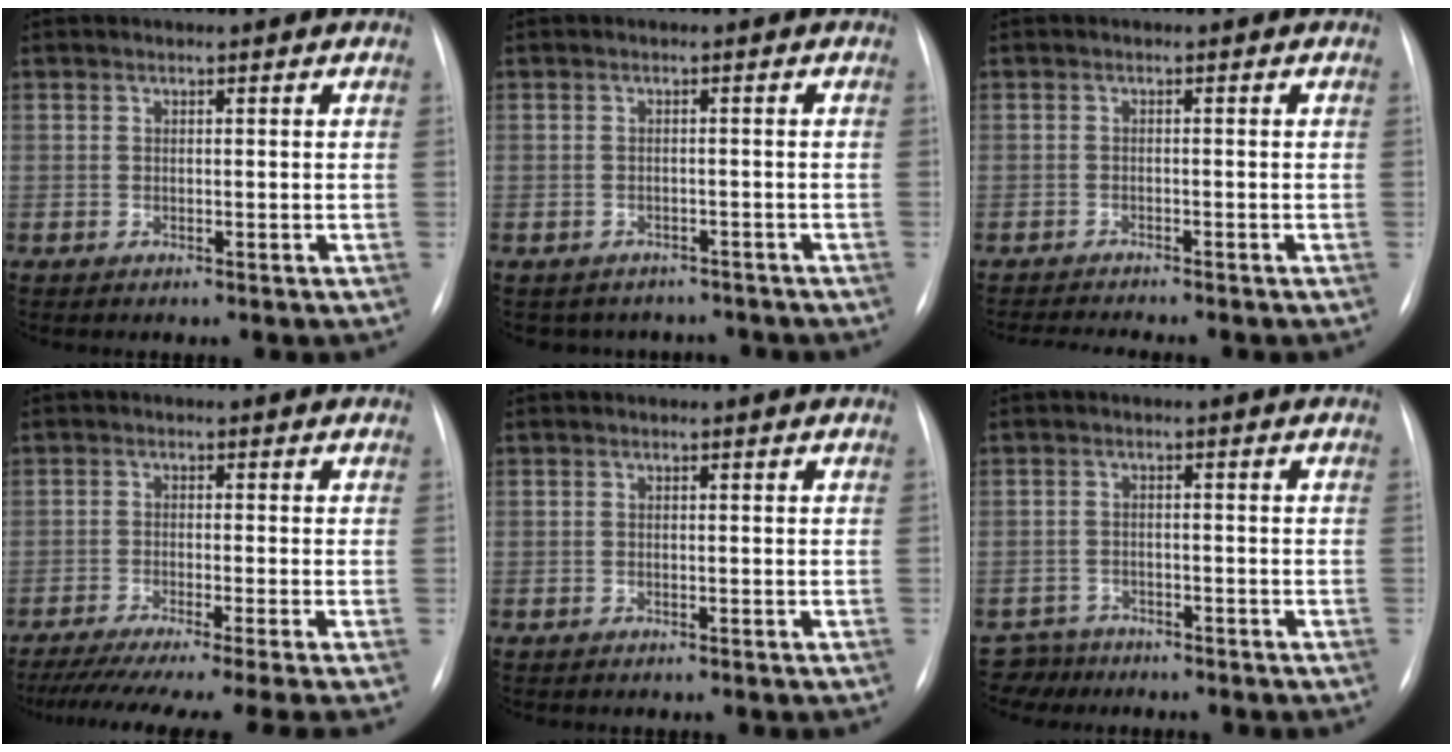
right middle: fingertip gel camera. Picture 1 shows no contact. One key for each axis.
{"total": 6.2, "fx": -5.4, "fy": 3.1, "fz": 0.1, "tx": 0.006, "ty": 0.017, "tz": -0.059}
{"total": 5.4, "fx": -5.0, "fy": -0.1, "fz": 2.0, "tx": -0.025, "ty": -0.011, "tz": -0.076}
{"total": 15.1, "fx": -12.7, "fy": -1.1, "fz": 8.2, "tx": -0.113, "ty": -0.047, "tz": -0.190}
{"total": 0.0}
{"total": 3.7, "fx": -3.3, "fy": 1.4, "fz": -1.2, "tx": 0.020, "ty": -0.004, "tz": -0.058}